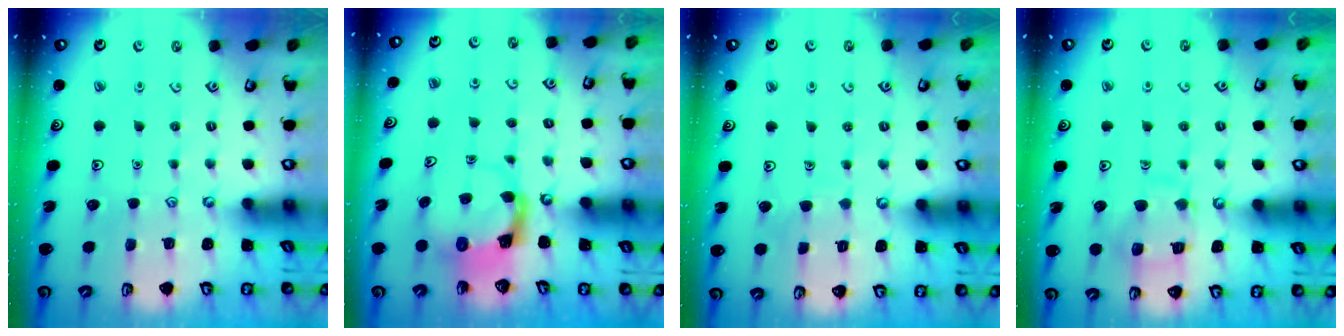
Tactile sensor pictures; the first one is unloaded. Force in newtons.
{"total": 4.0, "press": 3.9, "slide": 0.6}
{"total": 2.7, "press": 2.7, "slide": 0.1}
{"total": 10.3, "press": 10.3, "slide": 0.9}